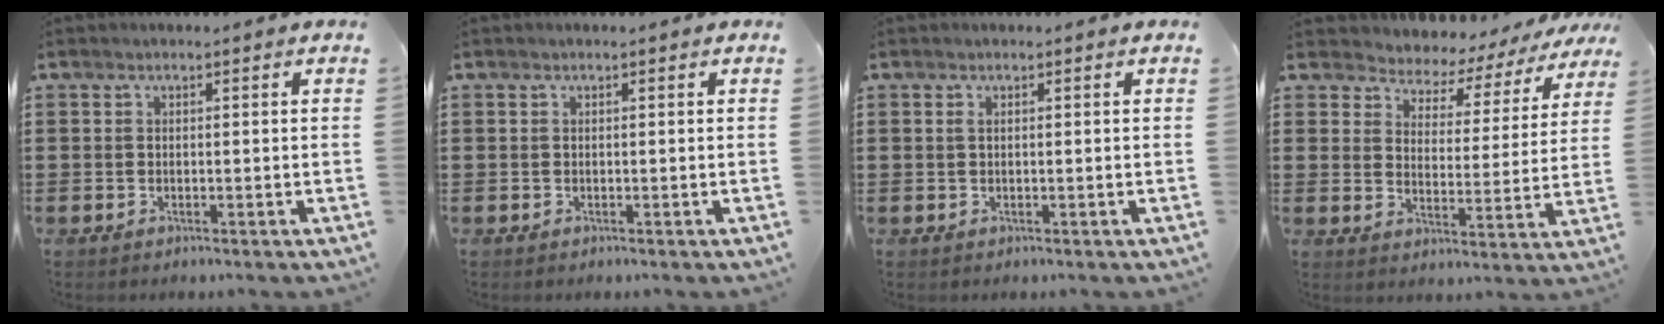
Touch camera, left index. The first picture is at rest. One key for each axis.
{"total": 0.0}
{"total": 0.6, "fx": 0.2, "fy": 0.1, "fz": 0.6, "tx": -0.012, "ty": -0.001, "tz": 0.004}
{"total": 3.5, "fx": 3.4, "fy": 0.9, "fz": -0.2, "tx": -0.024, "ty": -0.030, "tz": 0.050}